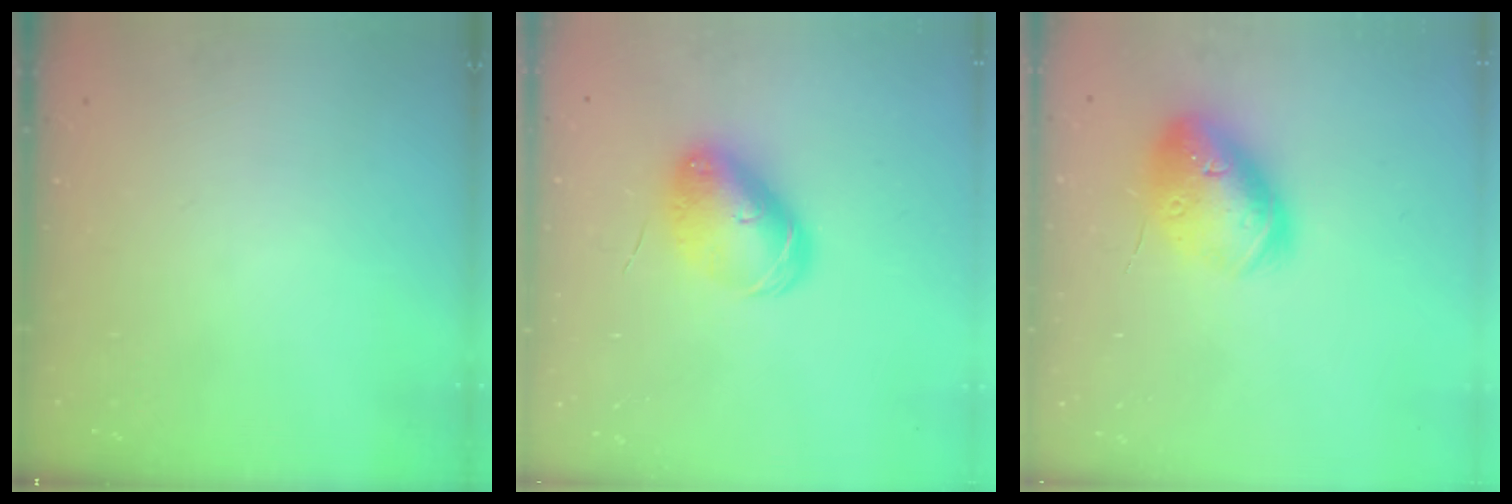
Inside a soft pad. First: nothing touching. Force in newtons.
{"total": 9.5, "press": 9.5, "slide": 1.2}
{"total": 19.2, "press": 18.9, "slide": 3.0}